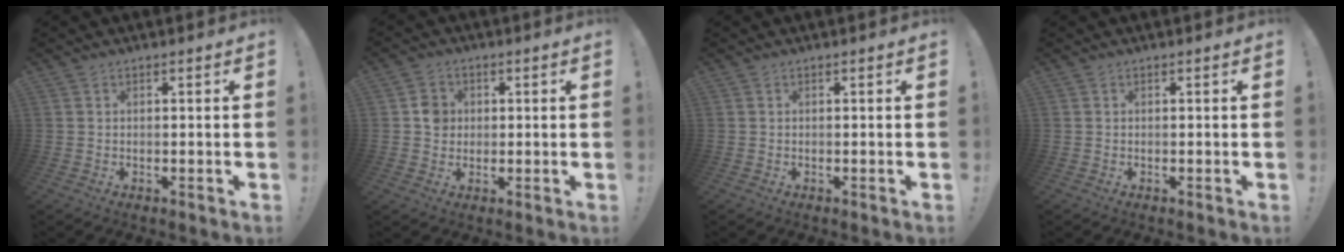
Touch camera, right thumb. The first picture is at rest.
{"total": 5.1, "force": [0.4, 4.6, 2.0], "torque": [-0.013, 0.003, 0.006]}
{"total": 0.0}
{"total": 0.0}